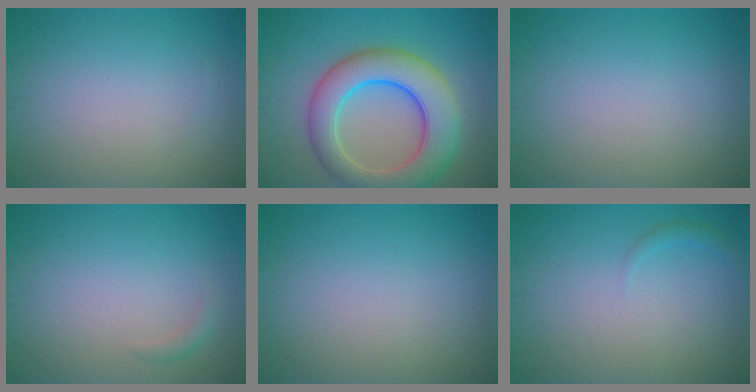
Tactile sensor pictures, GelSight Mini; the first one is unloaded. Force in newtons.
{"total": 9.0, "press": 9.0, "slide": 0.2}
{"total": 0.0}
{"total": 0.9, "press": 0.9, "slide": 0.0}
{"total": 0.0}
{"total": 0.9, "press": 0.9, "slide": 0.1}